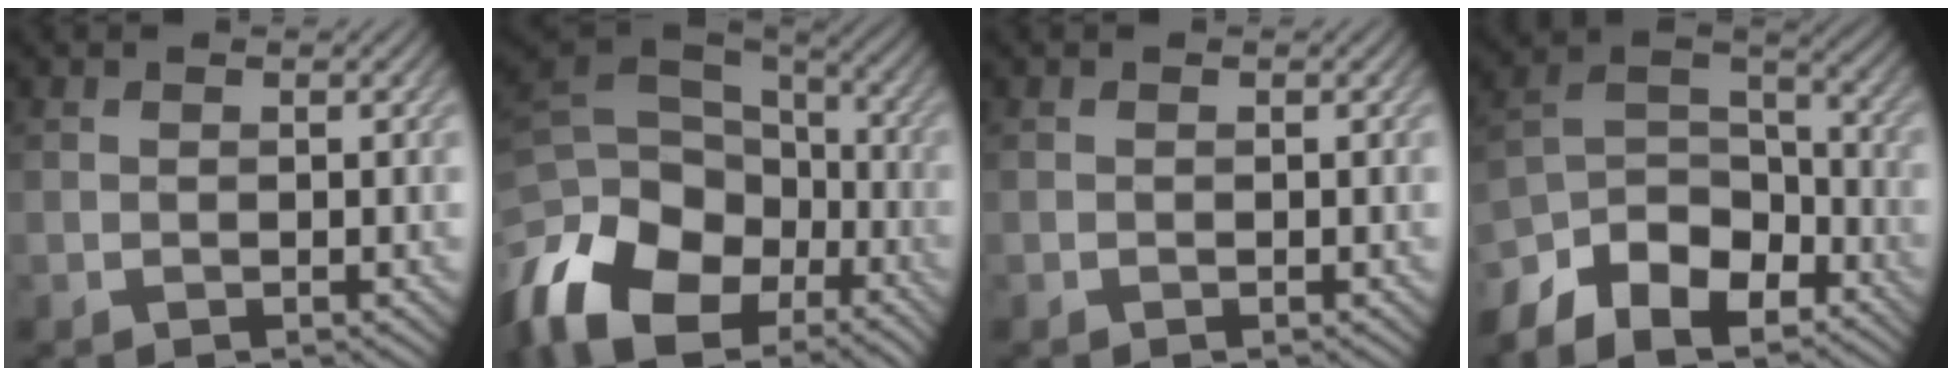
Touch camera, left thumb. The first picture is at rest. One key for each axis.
{"total": 17.4, "fx": -9.0, "fy": 11.1, "fz": 9.9, "tx": -0.272, "ty": -0.022, "tz": -0.155}
{"total": 0.0}
{"total": 11.5, "fx": -7.9, "fy": 5.5, "fz": 6.1, "tx": -0.137, "ty": -0.012, "tz": -0.147}